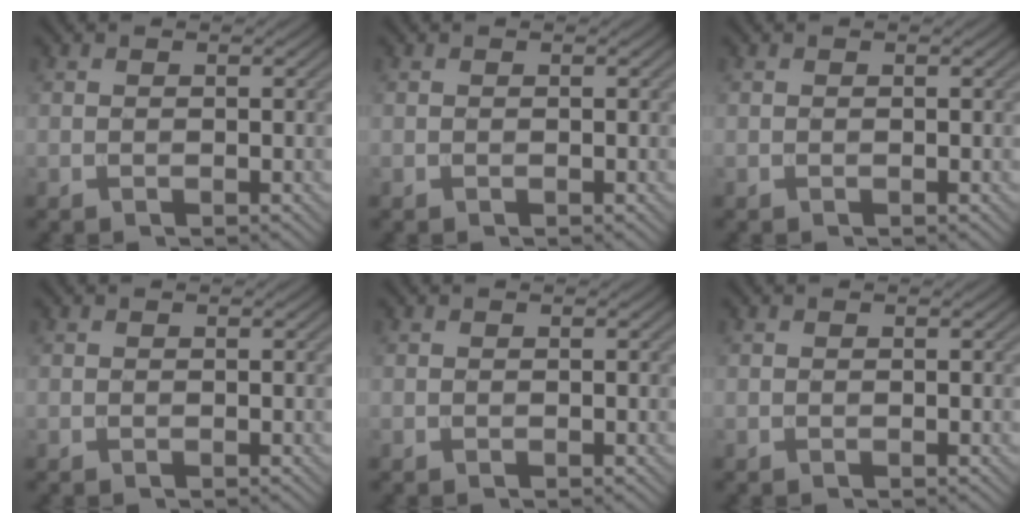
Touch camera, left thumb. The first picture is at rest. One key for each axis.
{"total": 0.0}
{"total": 0.0}
{"total": 0.0}
{"total": 0.0}
{"total": 0.0}